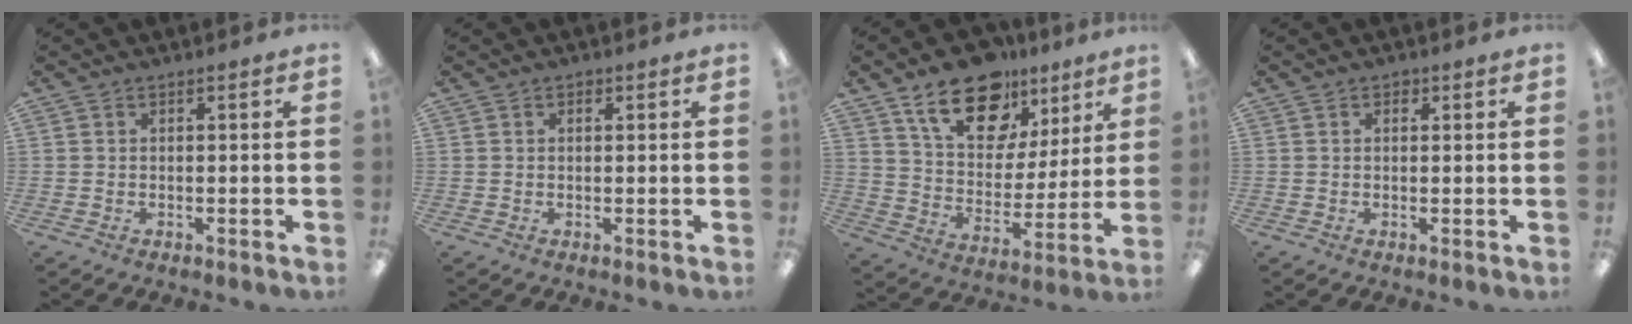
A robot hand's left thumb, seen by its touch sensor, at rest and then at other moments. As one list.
[{"total": 0.8, "force": [0.3, 0.7, 0.2], "torque": [0.003, -0.001, 0.004]}, {"total": 18.6, "force": [12.3, 10.8, 8.8], "torque": [-0.138, -0.065, 0.218]}, {"total": 1.1, "force": [0.5, 0.9, 0.4], "torque": [0.000, 0.000, 0.008]}]